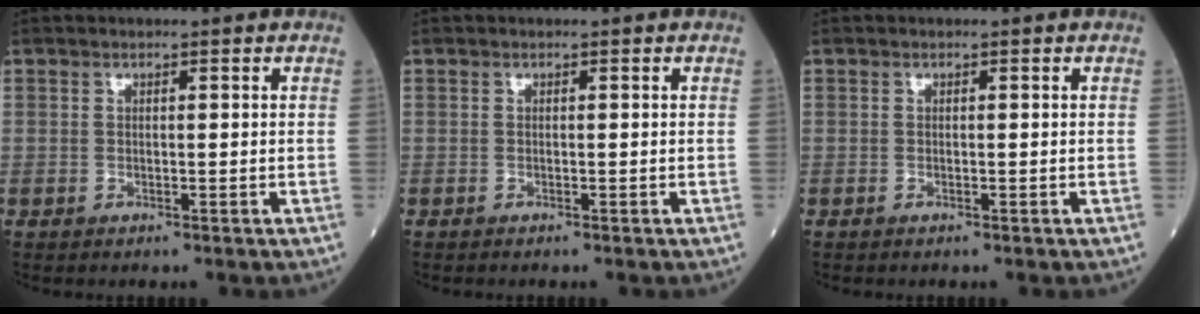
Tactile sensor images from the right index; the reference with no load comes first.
{"total": 0.0}
{"total": 0.0}